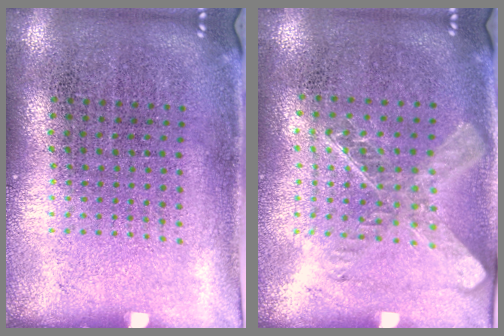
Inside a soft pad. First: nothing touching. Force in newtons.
{"total": 1.5, "press": 1.3, "slide": 0.7}